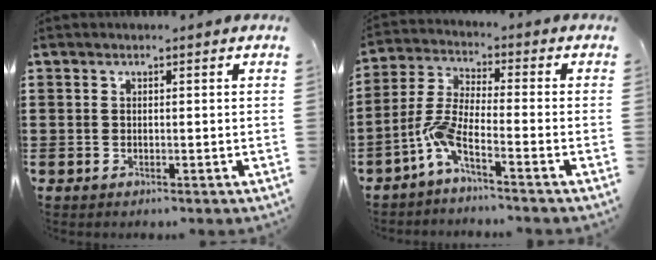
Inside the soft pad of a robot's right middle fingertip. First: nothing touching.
{"total": 6.0, "force": [-3.6, 1.0, 4.7], "torque": [-0.125, -0.018, -0.077]}